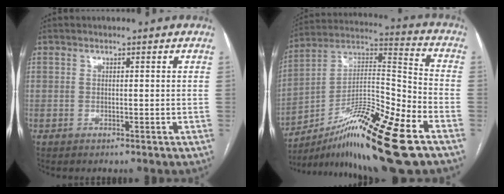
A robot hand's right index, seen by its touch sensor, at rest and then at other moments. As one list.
[{"total": 21.1, "force": [-12.8, 1.4, 16.7], "torque": [-0.287, -0.003, -0.215]}]